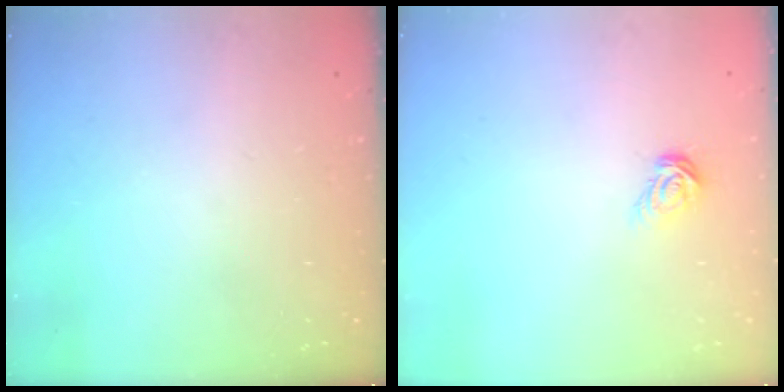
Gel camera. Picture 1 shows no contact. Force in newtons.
{"total": 5.0, "press": 5.0, "slide": 0.5}